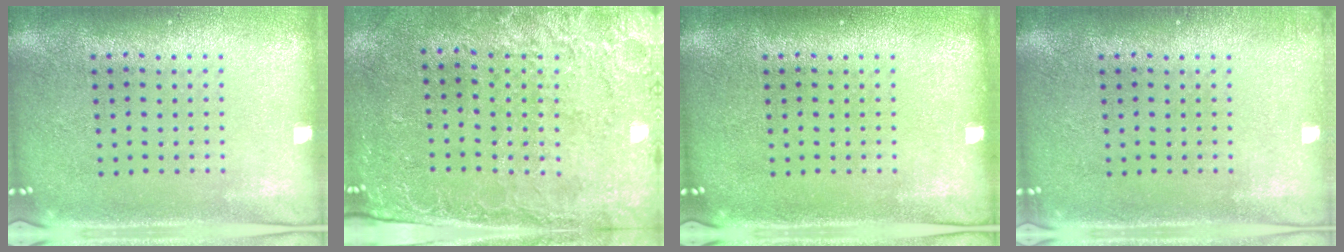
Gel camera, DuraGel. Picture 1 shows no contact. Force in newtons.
{"total": 2.6, "press": 2.2, "slide": 1.2}
{"total": 0.0}
{"total": 0.7, "press": 0.7, "slide": 0.2}